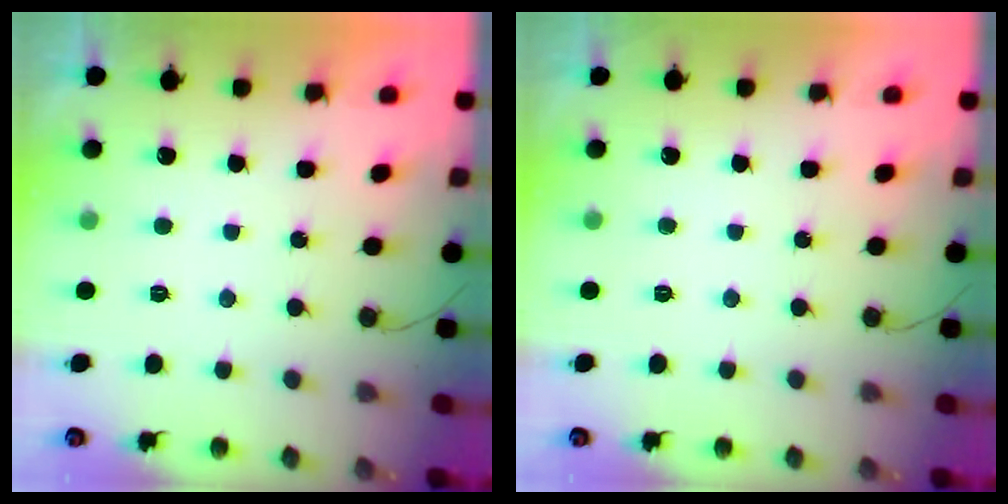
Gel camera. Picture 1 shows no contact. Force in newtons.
{"total": 0.0}